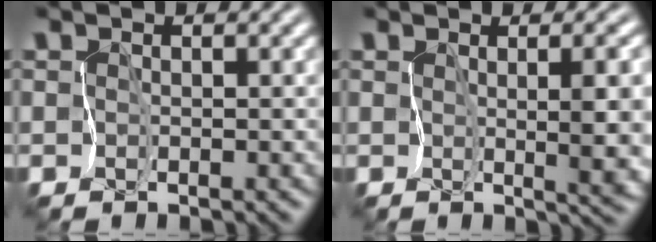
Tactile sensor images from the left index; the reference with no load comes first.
{"total": 5.8, "force": [0.7, 1.4, 5.5], "torque": [-0.069, -0.012, 0.019]}